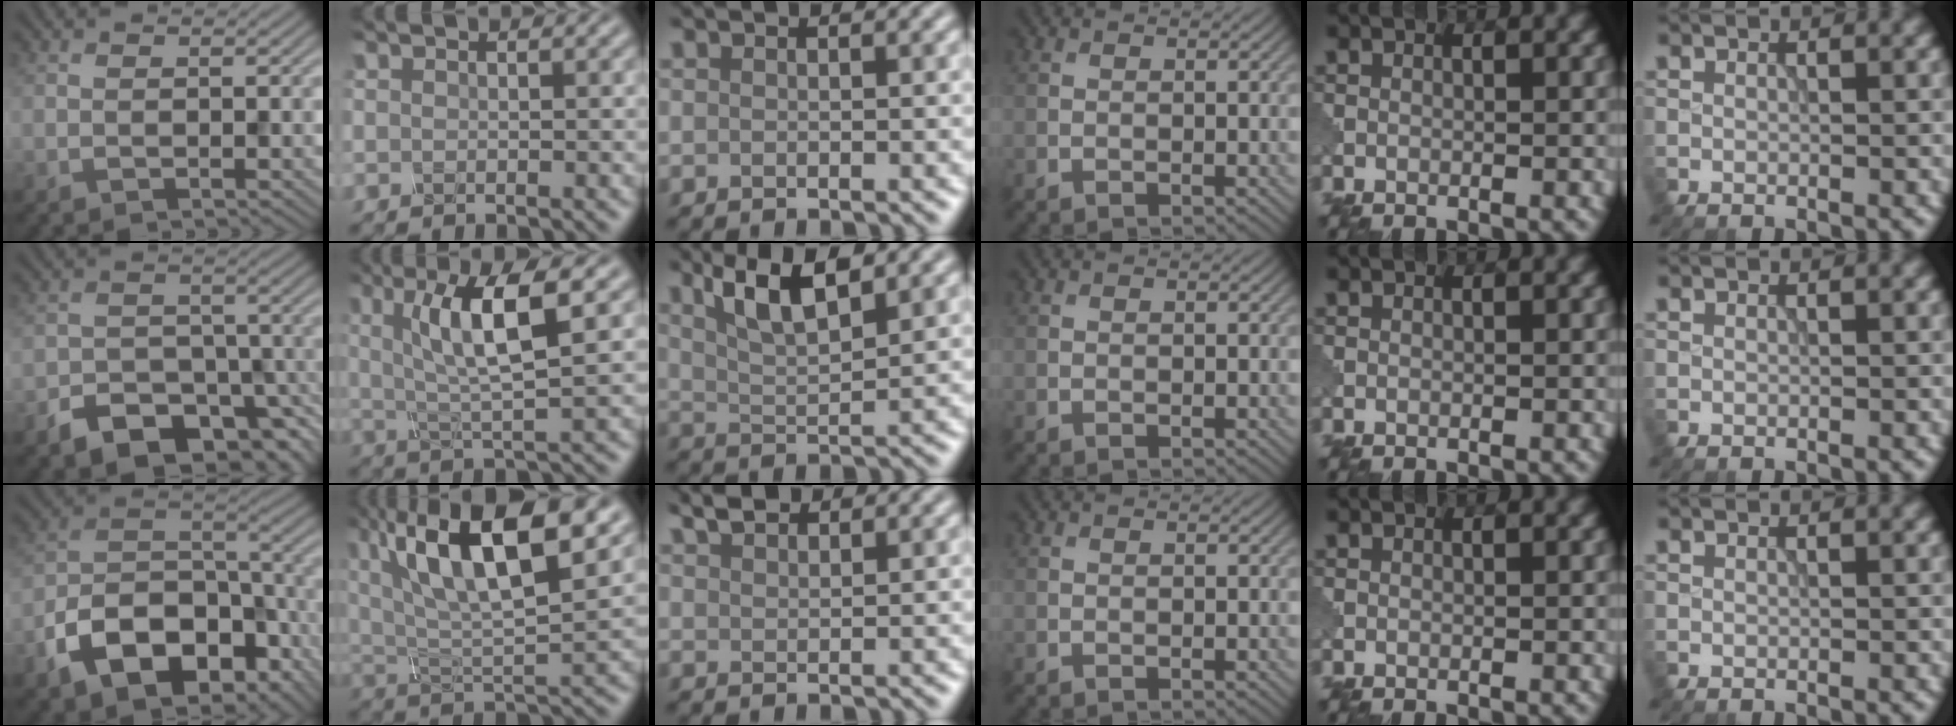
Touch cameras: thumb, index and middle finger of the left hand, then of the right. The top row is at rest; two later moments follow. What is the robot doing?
{"motion": "shake", "object": "sieve"}